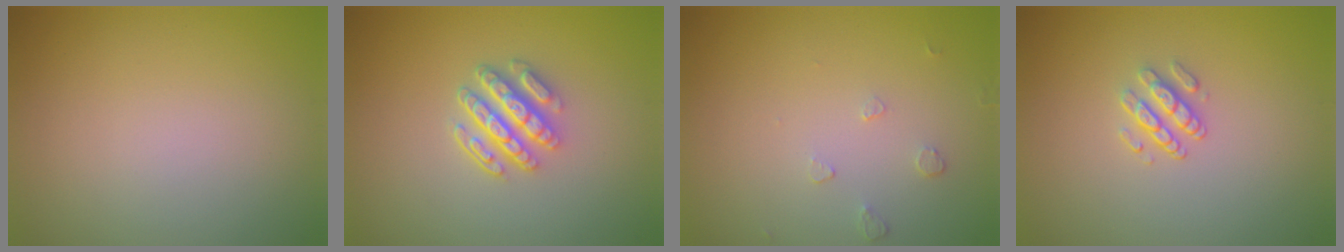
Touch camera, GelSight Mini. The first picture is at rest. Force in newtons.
{"total": 4.3, "press": 3.4, "slide": 2.6}
{"total": 0.6, "press": 0.4, "slide": 0.5}
{"total": 1.8, "press": 1.3, "slide": 1.2}